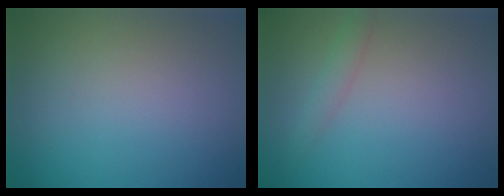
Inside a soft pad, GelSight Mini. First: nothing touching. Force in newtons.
{"total": 1.3, "press": 1.3, "slide": 0.0}